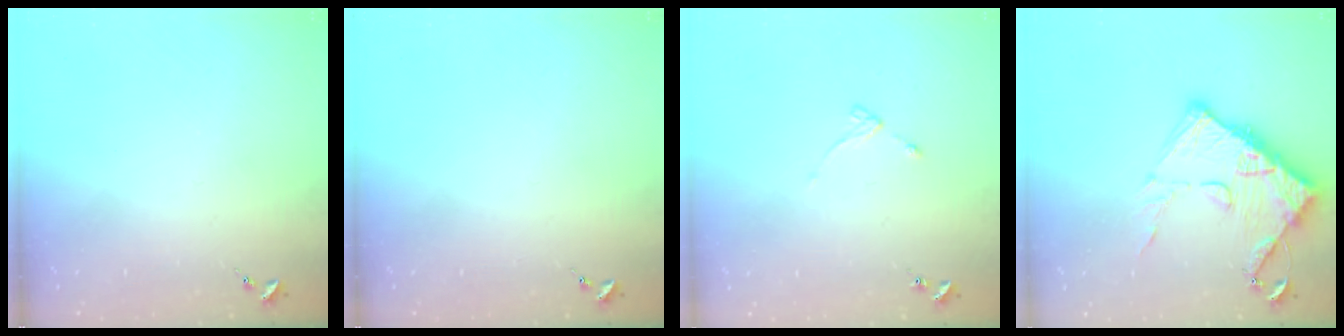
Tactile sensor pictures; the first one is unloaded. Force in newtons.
{"total": 0.0}
{"total": 4.3, "press": 4.2, "slide": 0.6}
{"total": 14.5, "press": 14.5, "slide": 1.4}